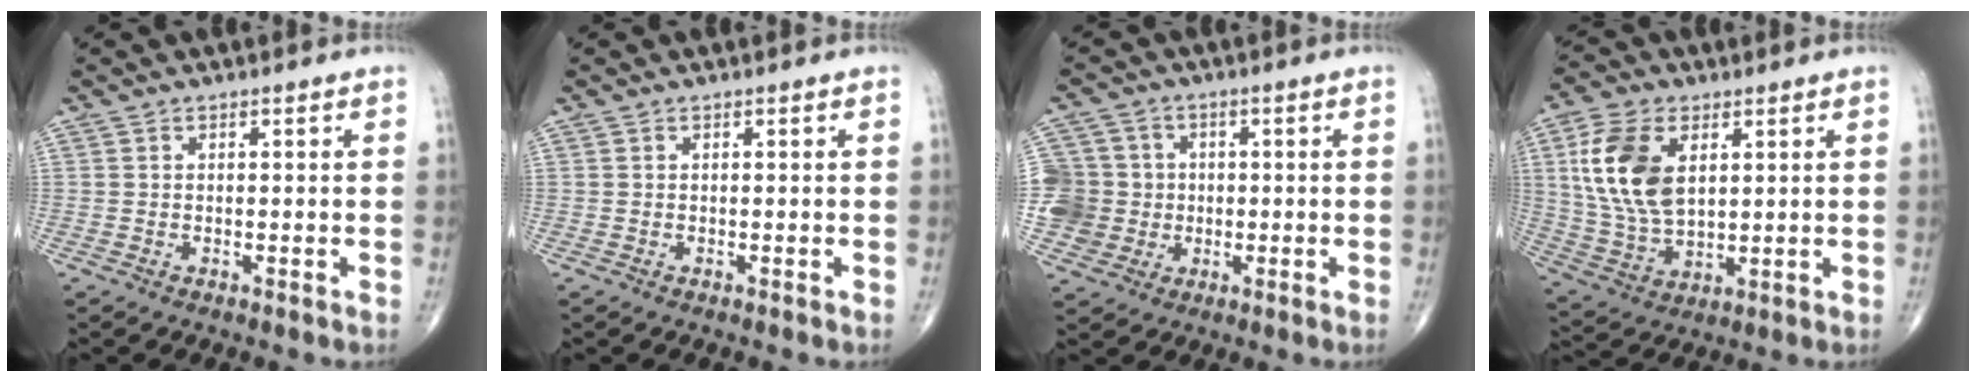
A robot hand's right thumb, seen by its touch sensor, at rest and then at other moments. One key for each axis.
{"total": 0.0}
{"total": 9.9, "fx": -0.6, "fy": 9.6, "fz": 2.0, "tx": -0.022, "ty": 0.017, "tz": -0.007}
{"total": 14.5, "fx": 3.9, "fy": 8.5, "fz": 11.0, "tx": -0.216, "ty": -0.010, "tz": 0.082}